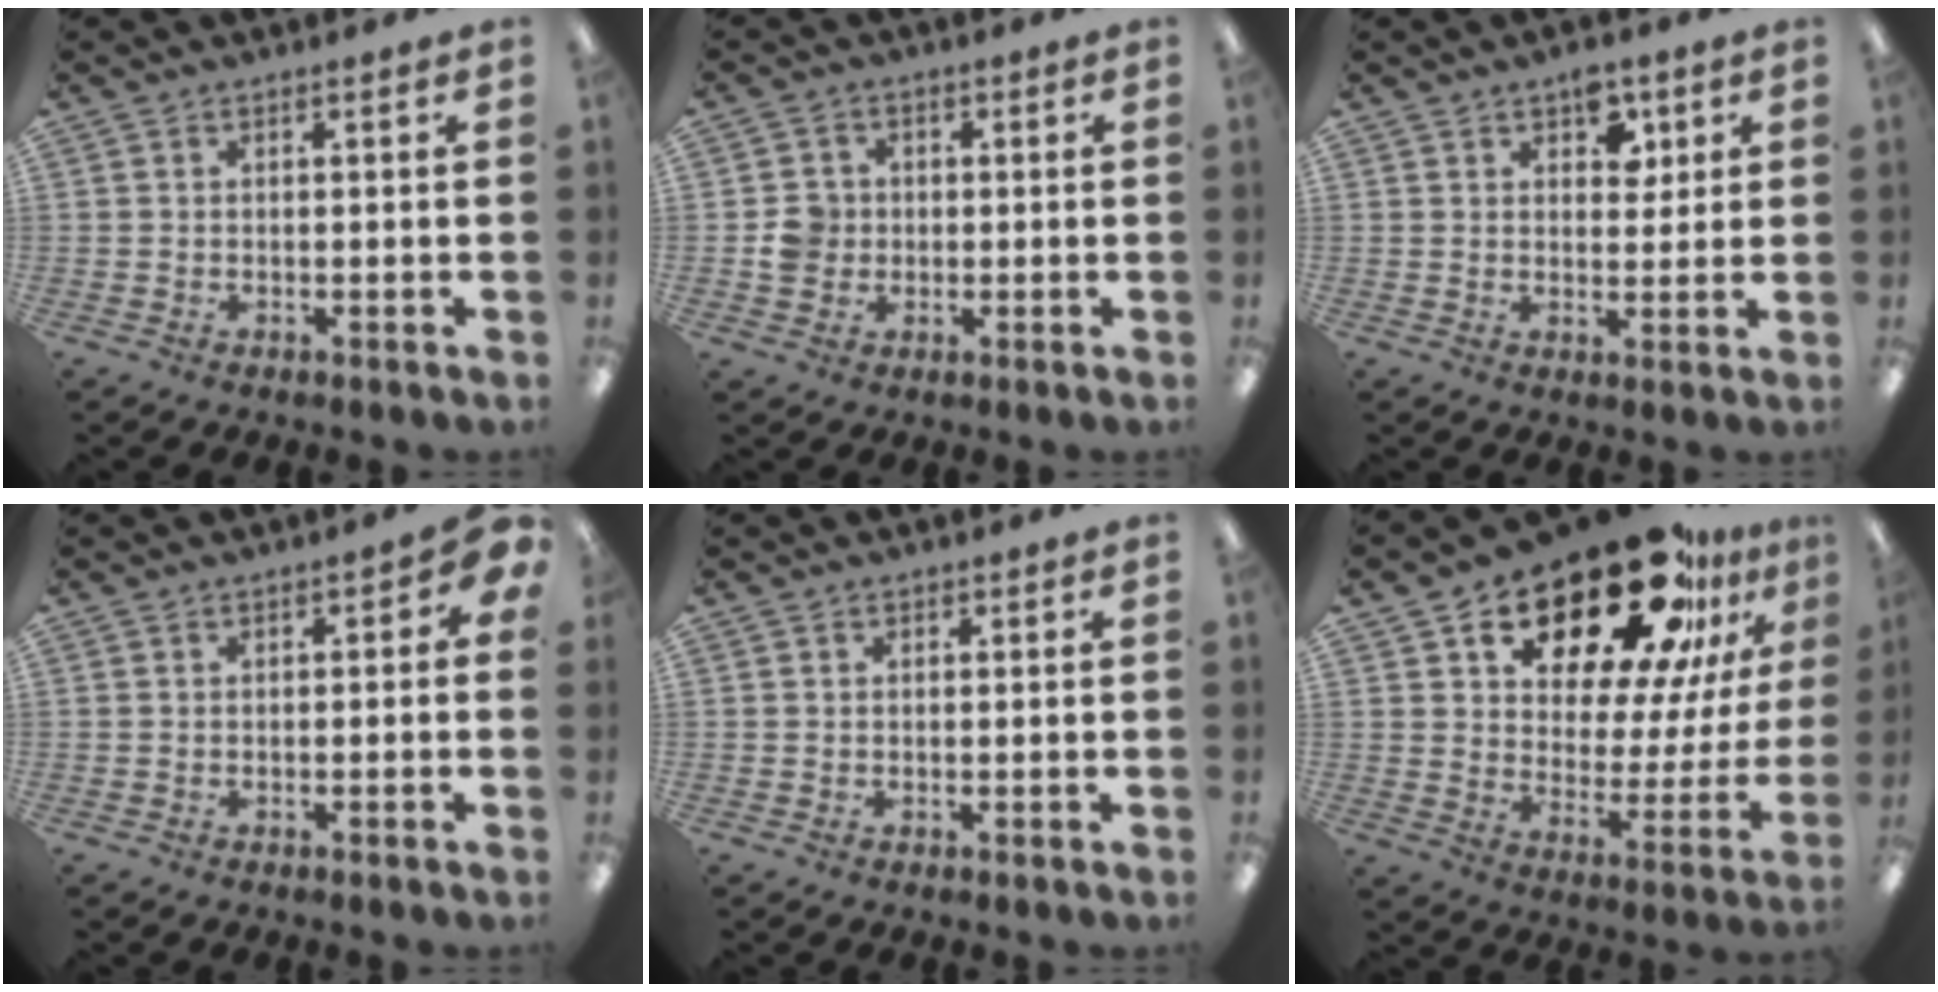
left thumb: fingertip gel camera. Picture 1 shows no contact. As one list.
[{"total": 5.3, "force": [-0.2, 5.0, 1.5], "torque": [-0.020, 0.008, -0.004]}, {"total": 6.6, "force": [3.6, 4.1, 3.7], "torque": [-0.035, -0.009, 0.057]}, {"total": 2.8, "force": [-0.2, 1.8, 2.2], "torque": [-0.024, 0.003, -0.006]}, {"total": 0.0}, {"total": 25.8, "force": [18.7, 10.8, 14.0], "torque": [-0.208, -0.126, 0.311]}]